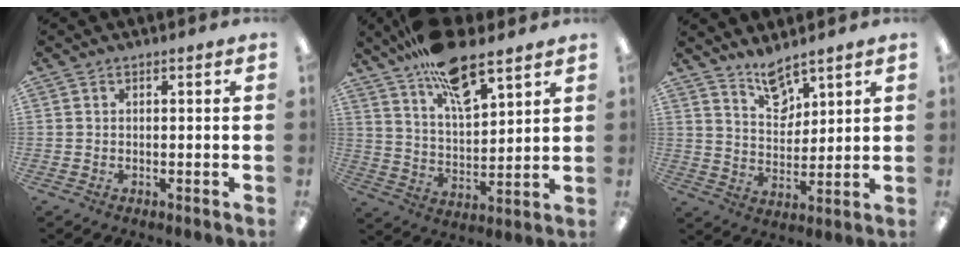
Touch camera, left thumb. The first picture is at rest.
{"total": 15.1, "force": [11.0, 5.4, 8.8], "torque": [-0.149, -0.057, 0.191]}
{"total": 7.8, "force": [6.5, 3.4, 2.5], "torque": [-0.038, -0.041, 0.118]}